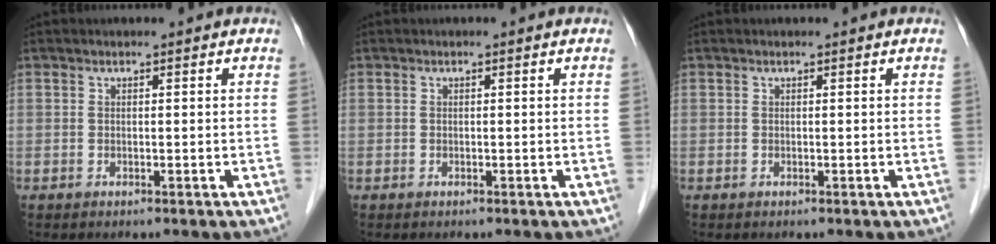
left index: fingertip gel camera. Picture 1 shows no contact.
{"total": 0.0}
{"total": 0.0}